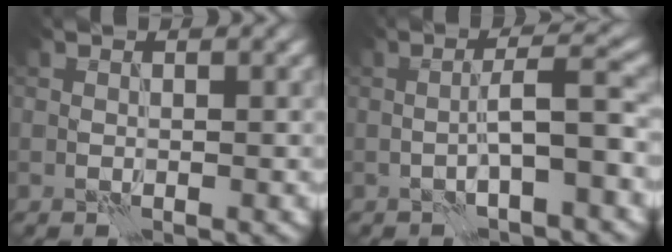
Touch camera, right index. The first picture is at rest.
{"total": 3.4, "force": [-1.0, 0.2, 3.3], "torque": [-0.054, 0.017, -0.024]}